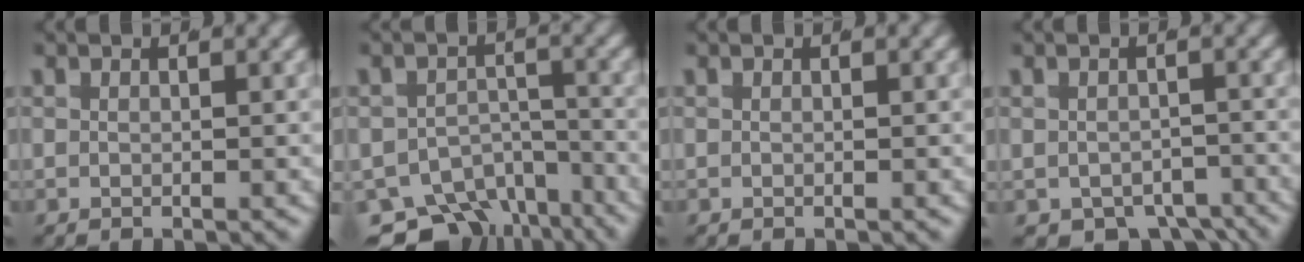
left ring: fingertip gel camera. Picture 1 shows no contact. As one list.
[{"total": 13.0, "force": [-9.0, 8.5, 4.2], "torque": [-0.081, -0.057, -0.146]}, {"total": 0.0}, {"total": 8.4, "force": [-6.4, 4.9, 2.2], "torque": [-0.028, -0.035, -0.100]}]